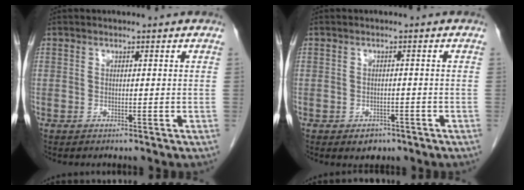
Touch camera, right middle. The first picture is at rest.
{"total": 2.4, "force": [-1.5, 1.6, 1.0], "torque": [-0.009, 0.003, -0.013]}